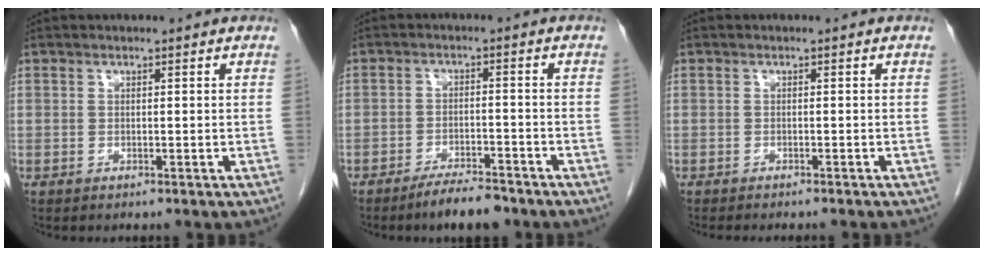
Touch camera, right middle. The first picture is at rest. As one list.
[{"total": 7.0, "force": [-5.5, 2.0, 3.9], "torque": [-0.061, -0.004, -0.088]}, {"total": 5.9, "force": [-5.2, 0.7, 2.7], "torque": [-0.021, -0.009, -0.064]}]